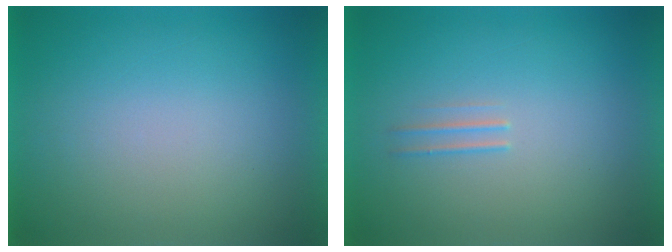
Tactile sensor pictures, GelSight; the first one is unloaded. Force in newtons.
{"total": 1.9}